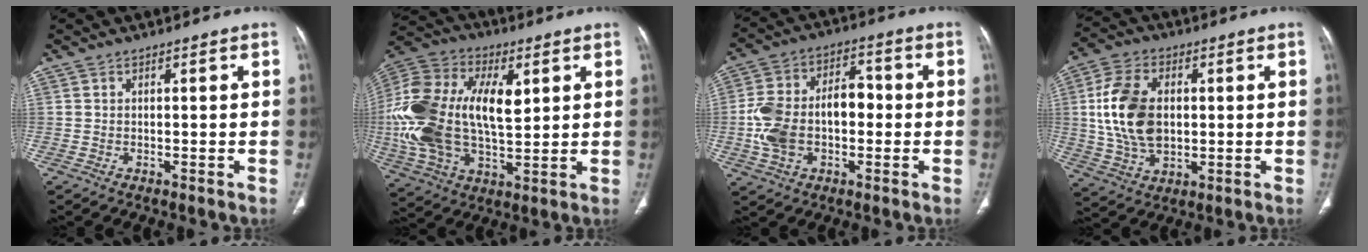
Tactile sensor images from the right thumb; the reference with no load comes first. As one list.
[{"total": 24.9, "force": [3.5, 14.0, 20.3], "torque": [-0.426, 0.004, 0.062]}, {"total": 14.4, "force": [-1.6, 9.1, 11.0], "torque": [-0.197, 0.042, -0.026]}, {"total": 14.5, "force": [1.3, 9.4, 10.9], "torque": [-0.203, 0.000, 0.029]}]